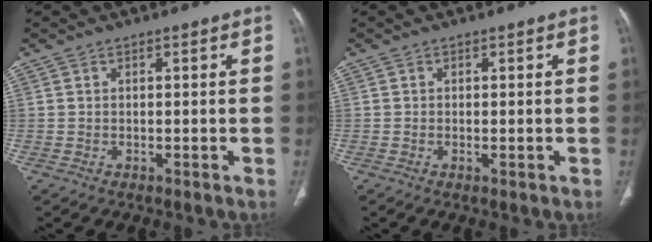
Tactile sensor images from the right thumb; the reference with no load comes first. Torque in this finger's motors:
{"motor_torque": [-0.59, -0.25, -0.32, 0.00, -0.03]}